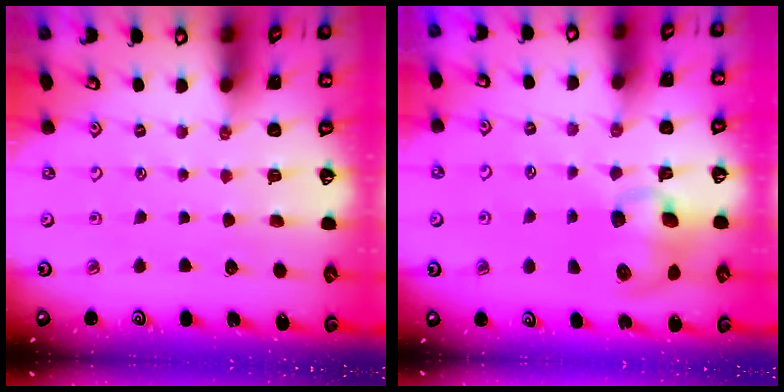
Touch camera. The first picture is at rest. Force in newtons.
{"total": 9.9, "press": 9.8, "slide": 1.1}